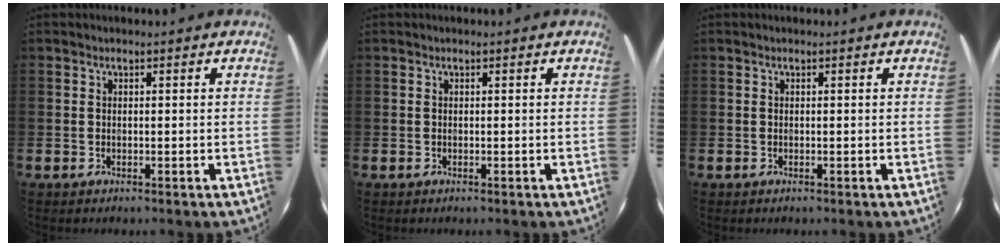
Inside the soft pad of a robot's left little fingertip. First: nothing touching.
{"total": 0.0}
{"total": 0.0}